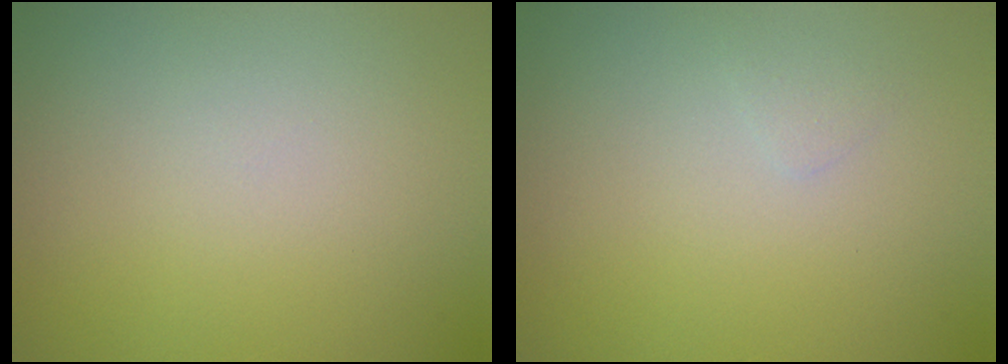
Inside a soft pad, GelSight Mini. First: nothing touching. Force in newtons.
{"total": 0.6, "press": 0.6, "slide": 0.0}